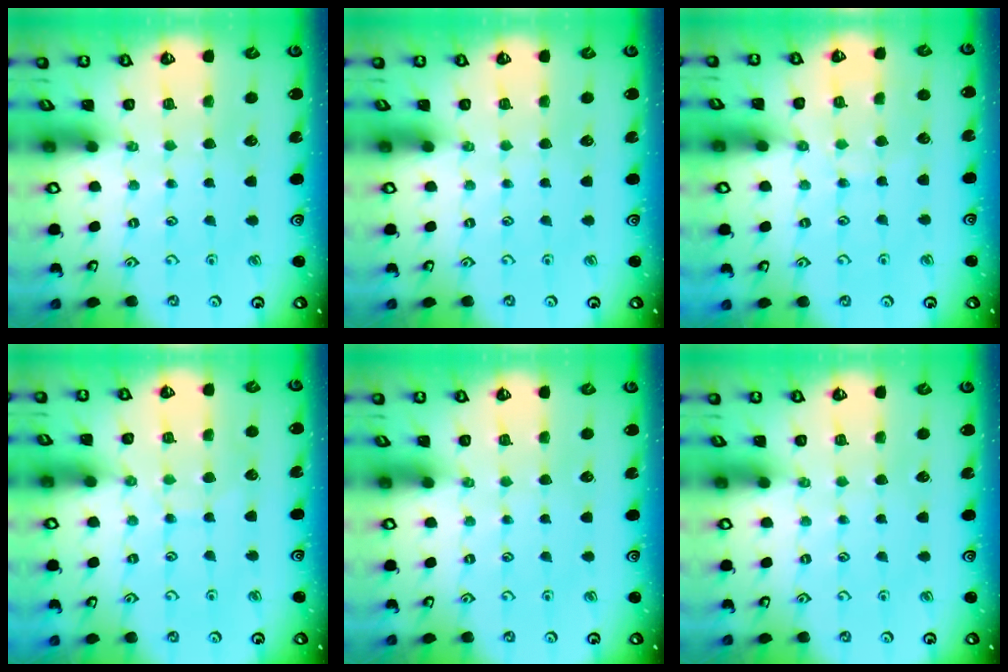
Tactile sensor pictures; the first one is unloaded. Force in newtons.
{"total": 0.0}
{"total": 5.0, "press": 4.9, "slide": 0.7}
{"total": 4.9, "press": 4.9, "slide": 0.5}
{"total": 0.0}
{"total": 0.0}